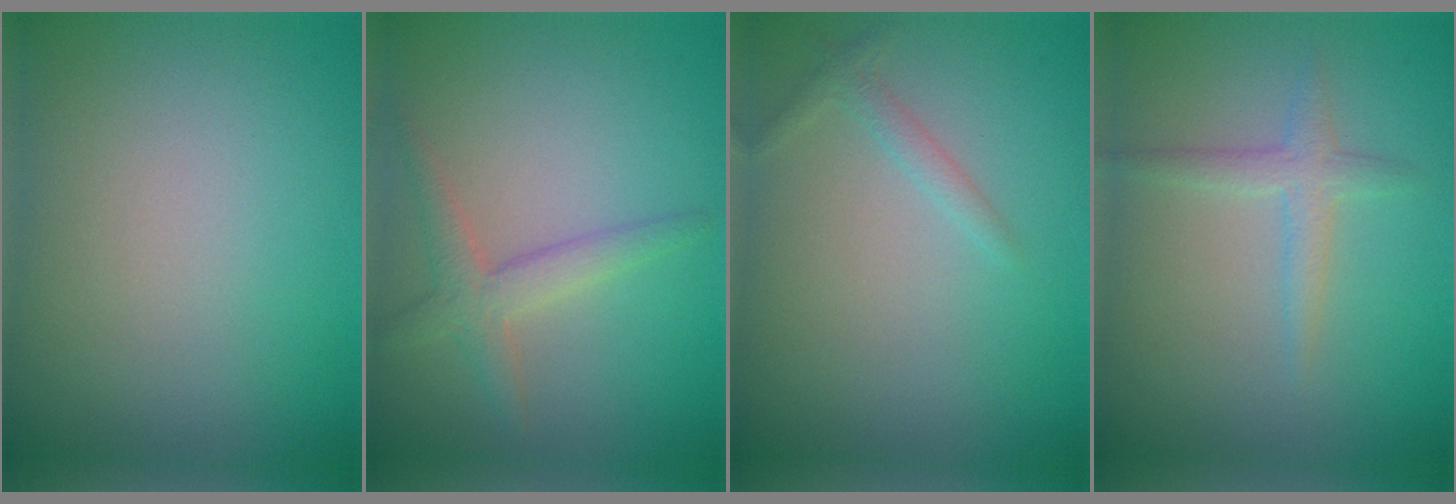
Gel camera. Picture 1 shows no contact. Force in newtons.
{"total": 2.6, "press": 2.6, "slide": 0.2}
{"total": 1.1, "press": 1.1, "slide": 0.0}
{"total": 1.8, "press": 1.8, "slide": 0.1}